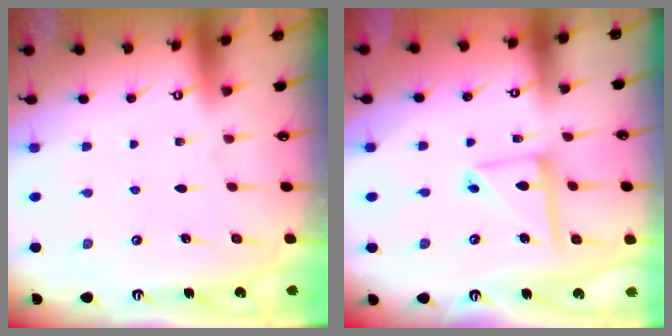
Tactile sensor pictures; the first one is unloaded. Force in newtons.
{"total": 10.8, "press": 10.8, "slide": 1.1}